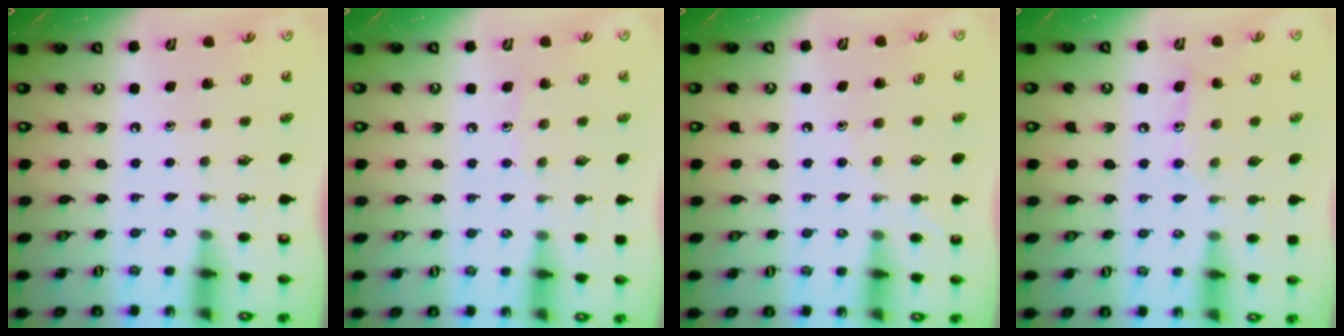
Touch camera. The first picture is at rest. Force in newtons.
{"total": 4.6, "press": 4.6, "slide": 0.5}
{"total": 3.5, "press": 3.4, "slide": 0.4}
{"total": 8.2, "press": 8.2, "slide": 0.6}